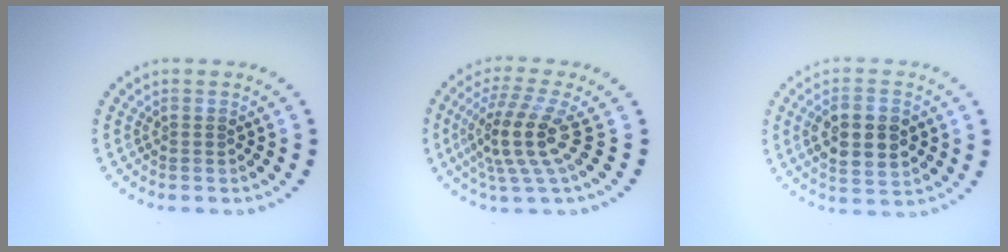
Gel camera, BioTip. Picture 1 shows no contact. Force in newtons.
{"total": 4.6, "press": 3.6, "slide": 3.0}
{"total": 5.6, "press": 5.5, "slide": 0.4}